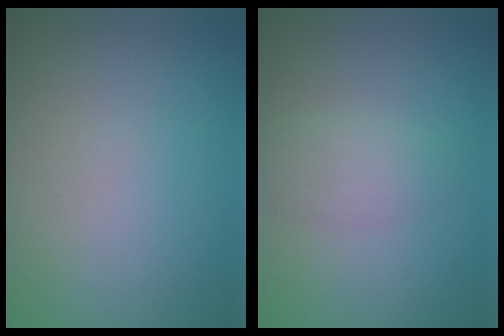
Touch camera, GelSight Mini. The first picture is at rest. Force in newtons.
{"total": 1.2, "press": 1.2, "slide": 0.2}